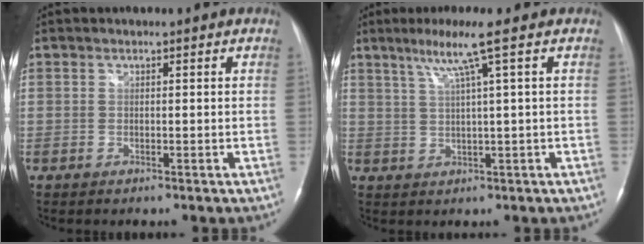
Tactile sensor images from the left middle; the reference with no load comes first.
{"total": 5.9, "force": [3.0, -1.6, 4.9], "torque": [-0.096, 0.002, 0.057]}